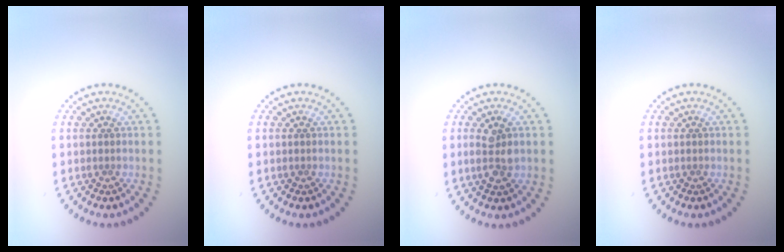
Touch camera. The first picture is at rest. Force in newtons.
{"total": 0.0}
{"total": 2.4, "press": 2.4, "slide": 0.4}
{"total": 0.0}